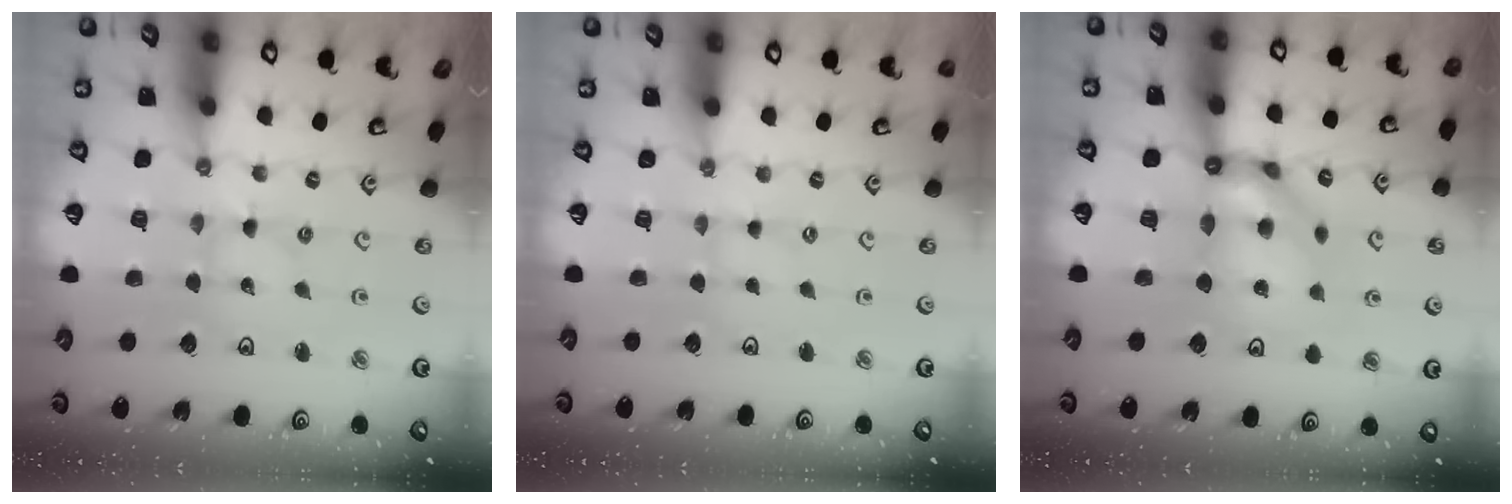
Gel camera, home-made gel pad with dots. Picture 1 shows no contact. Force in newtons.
{"total": 0.0}
{"total": 10.1, "press": 10.0, "slide": 1.4}